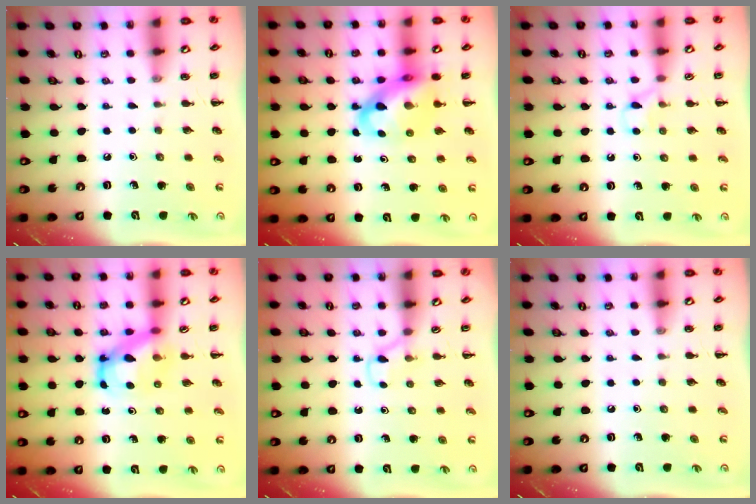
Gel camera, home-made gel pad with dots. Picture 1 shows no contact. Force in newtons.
{"total": 10.9, "press": 10.5, "slide": 2.8}
{"total": 5.4, "press": 5.1, "slide": 1.9}
{"total": 5.8, "press": 5.8, "slide": 0.8}
{"total": 3.2, "press": 3.0, "slide": 1.2}
{"total": 0.0}